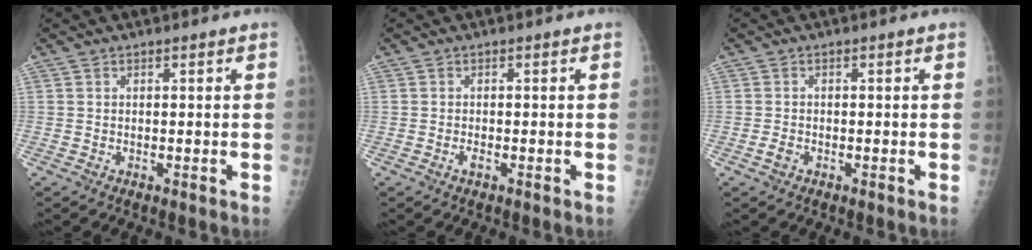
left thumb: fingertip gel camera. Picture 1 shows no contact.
{"total": 1.0, "force": [-0.5, 0.4, 0.7], "torque": [-0.012, 0.000, -0.009]}
{"total": 1.4, "force": [-0.8, 0.9, 0.7], "torque": [-0.016, 0.001, -0.015]}